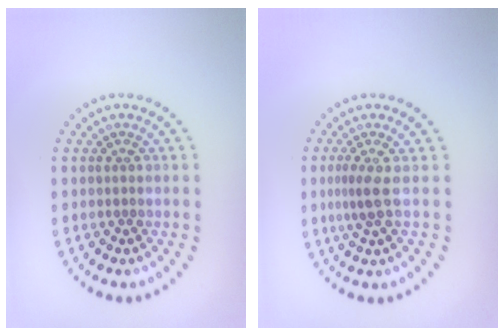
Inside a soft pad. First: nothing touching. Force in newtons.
{"total": 2.0, "press": 1.3, "slide": 1.5}